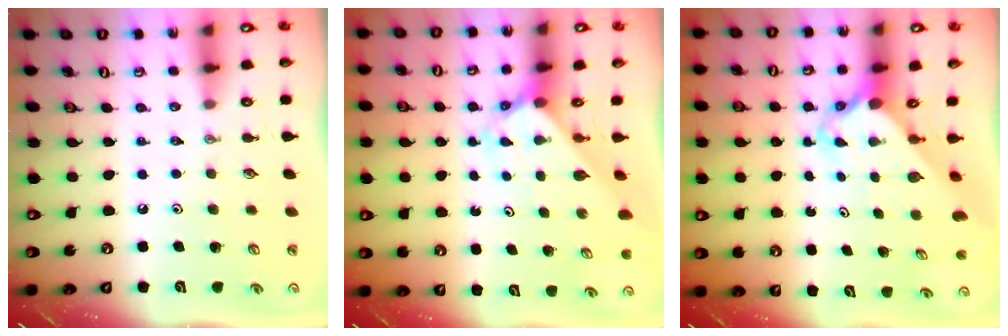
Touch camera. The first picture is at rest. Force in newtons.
{"total": 2.1, "press": 2.1, "slide": 0.2}
{"total": 2.8, "press": 2.7, "slide": 0.2}